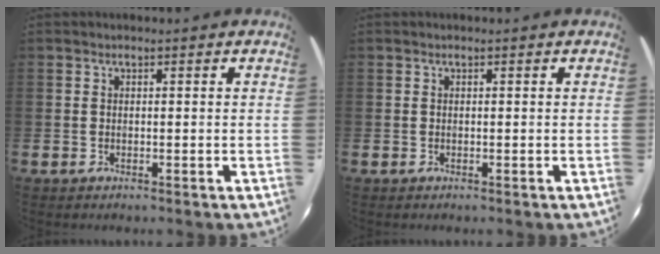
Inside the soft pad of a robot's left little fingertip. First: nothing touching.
{"total": 0.0}